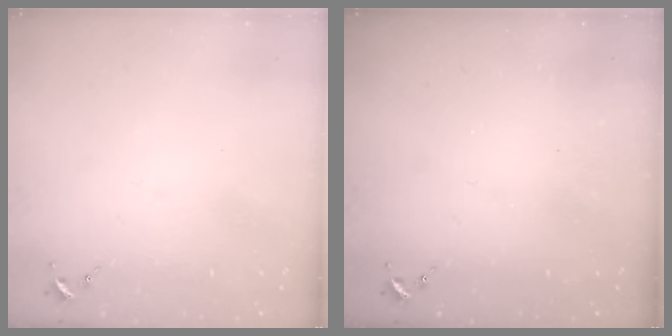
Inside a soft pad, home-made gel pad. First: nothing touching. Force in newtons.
{"total": 0.0}